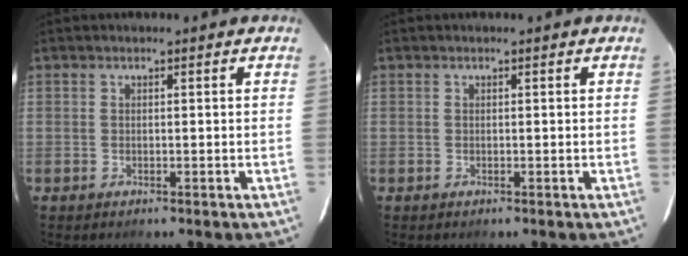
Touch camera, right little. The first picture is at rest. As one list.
[{"total": 0.0}]